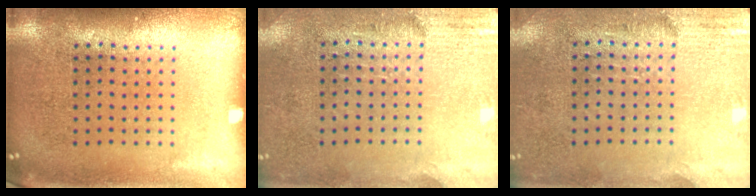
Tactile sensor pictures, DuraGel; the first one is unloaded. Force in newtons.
{"total": 2.8, "press": 2.5, "slide": 1.4}
{"total": 2.8, "press": 2.5, "slide": 1.4}